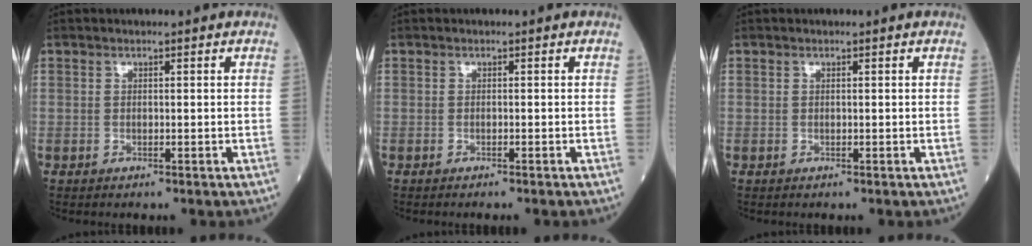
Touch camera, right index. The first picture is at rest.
{"total": 2.2, "force": [-2.0, 0.0, 0.9], "torque": [-0.015, -0.002, -0.023]}
{"total": 0.0}